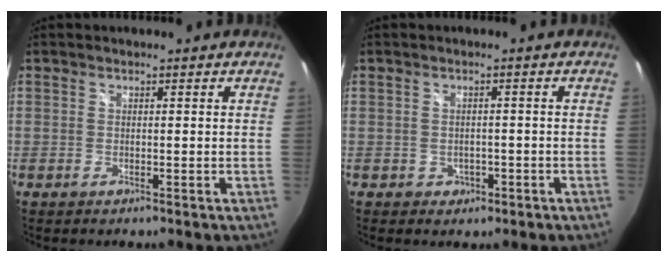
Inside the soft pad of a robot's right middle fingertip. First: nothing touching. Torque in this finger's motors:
{"motor_torque": [-0.23, -0.33, -0.02, 0.00]}